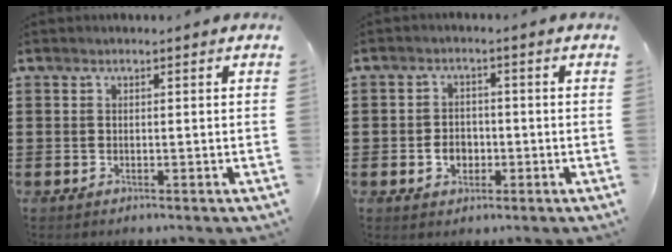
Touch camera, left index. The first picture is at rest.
{"total": 3.3, "force": [-0.9, 2.6, 1.9], "torque": [-0.033, -0.001, -0.021]}